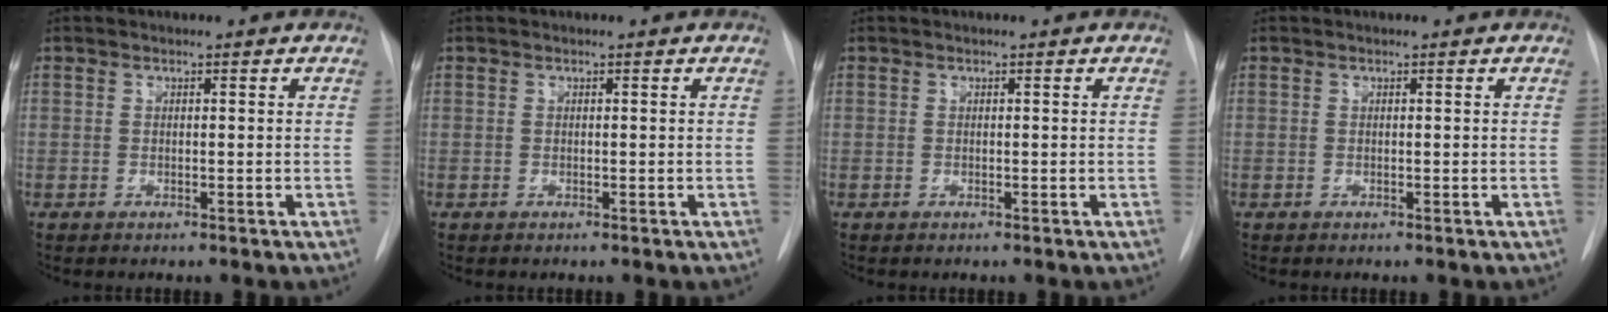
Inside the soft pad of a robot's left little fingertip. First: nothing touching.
{"total": 0.0}
{"total": 0.0}
{"total": 0.0}